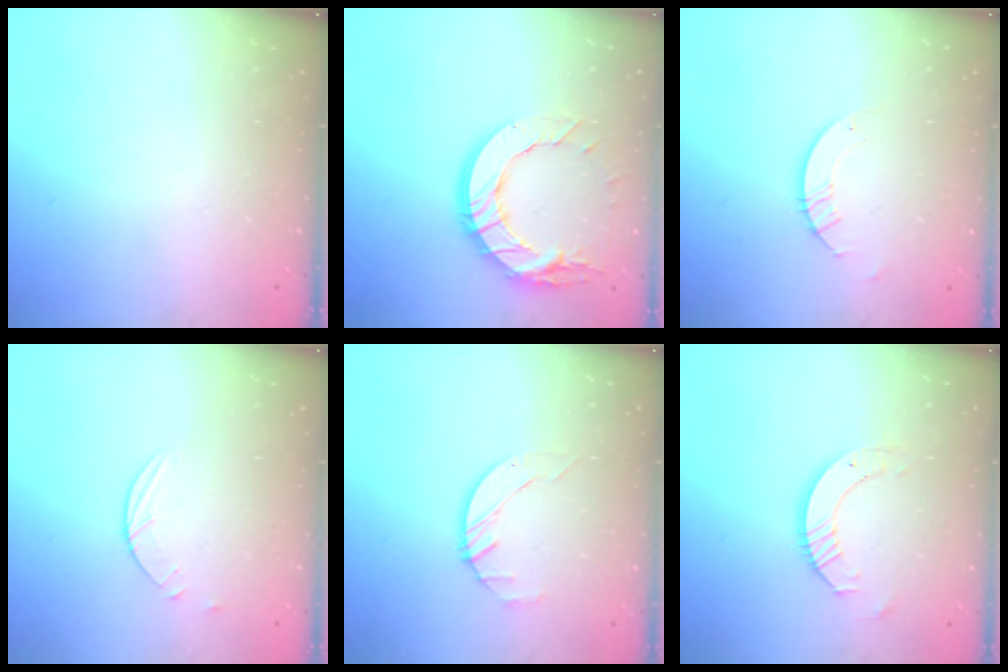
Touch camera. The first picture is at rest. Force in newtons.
{"total": 15.4, "press": 15.3, "slide": 1.5}
{"total": 3.2, "press": 3.2, "slide": 0.2}
{"total": 2.9, "press": 2.8, "slide": 0.3}
{"total": 2.1, "press": 2.0, "slide": 0.3}
{"total": 7.6, "press": 7.5, "slide": 0.5}